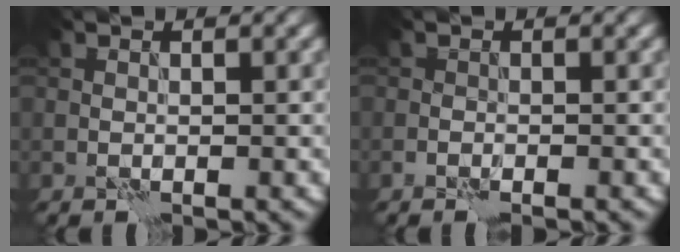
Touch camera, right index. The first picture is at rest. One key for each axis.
{"total": 0.8, "fx": -0.6, "fy": 0.2, "fz": 0.5, "tx": -0.008, "ty": 0.001, "tz": -0.012}